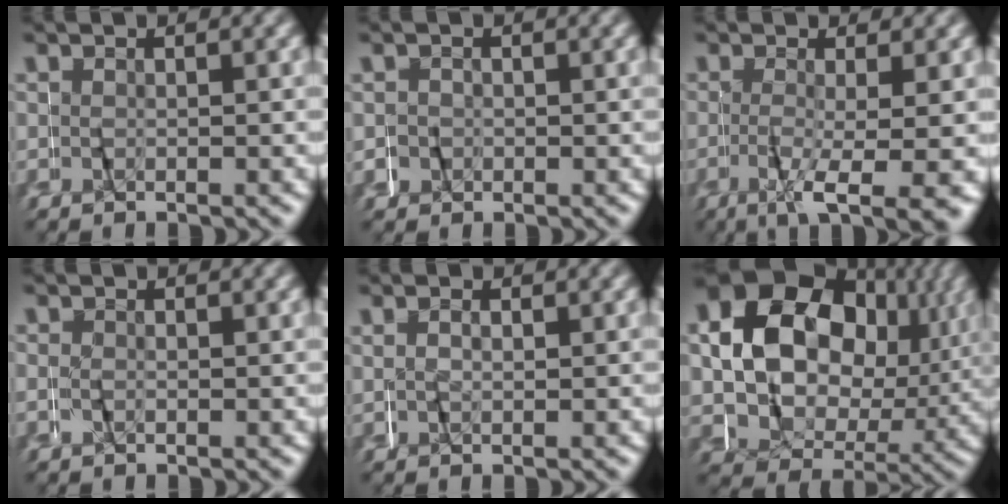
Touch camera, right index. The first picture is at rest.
{"total": 2.2, "force": [0.1, 2.2, 0.3], "torque": [-0.011, 0.001, -0.001]}
{"total": 6.0, "force": [-3.4, 0.9, 4.8], "torque": [-0.080, -0.022, -0.045]}
{"total": 0.6, "force": [0.1, 0.6, 0.2], "torque": [-0.002, 0.002, 0.000]}
{"total": 0.0}
{"total": 17.9, "force": [4.3, 13.1, 11.4], "torque": [-0.188, 0.015, 0.053]}